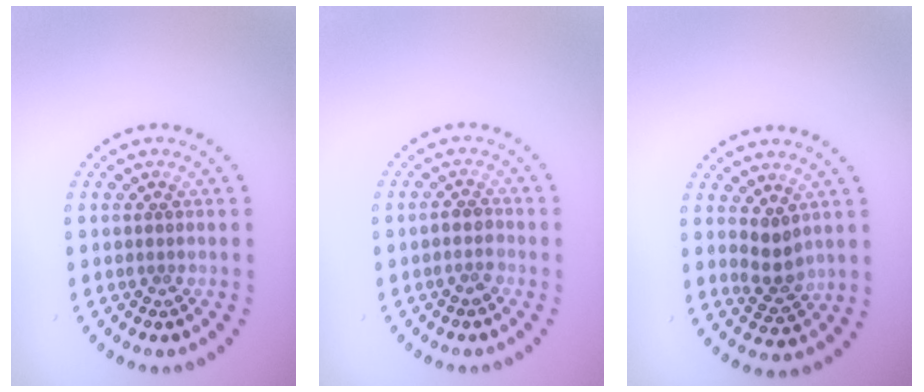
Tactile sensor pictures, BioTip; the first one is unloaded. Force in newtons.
{"total": 1.5, "press": 1.3, "slide": 0.6}
{"total": 2.4, "press": 2.2, "slide": 1.0}